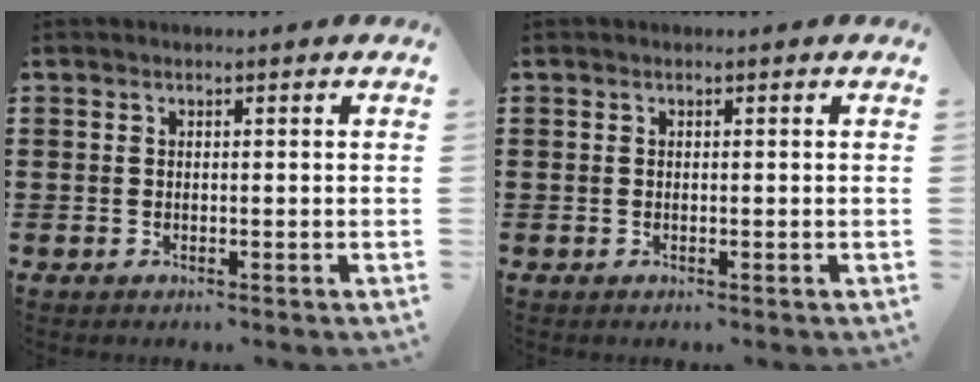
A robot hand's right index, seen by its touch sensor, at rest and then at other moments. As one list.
[{"total": 0.0}]